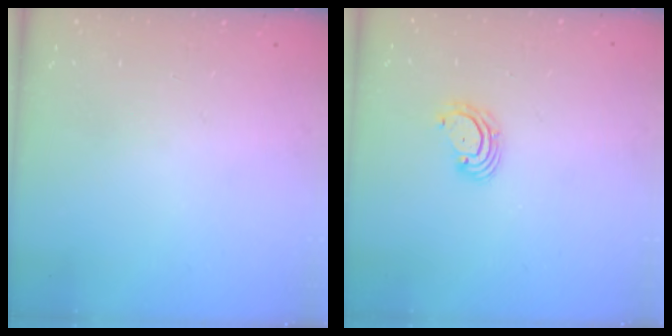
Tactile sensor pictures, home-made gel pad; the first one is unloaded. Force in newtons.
{"total": 3.4, "press": 3.4, "slide": 0.0}